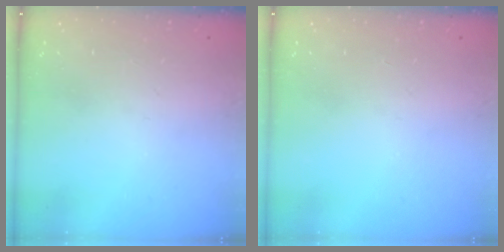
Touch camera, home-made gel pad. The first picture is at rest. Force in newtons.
{"total": 0.0}